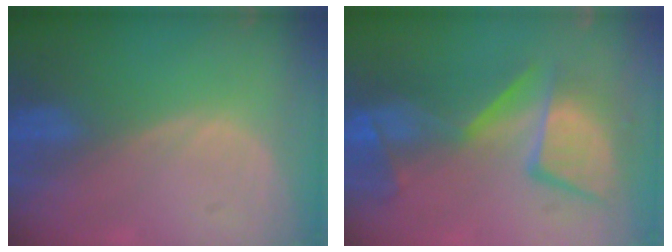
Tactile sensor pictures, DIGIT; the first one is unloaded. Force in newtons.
{"total": 10.8, "press": 10.2, "slide": 3.5}